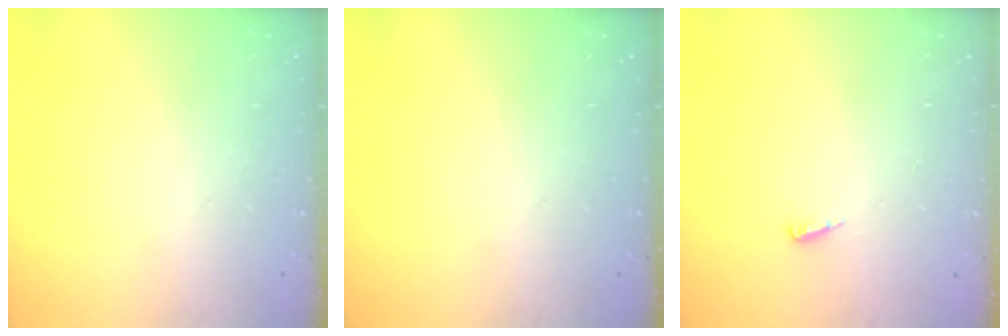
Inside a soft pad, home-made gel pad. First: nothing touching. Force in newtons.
{"total": 0.0}
{"total": 3.6, "press": 3.5, "slide": 0.6}